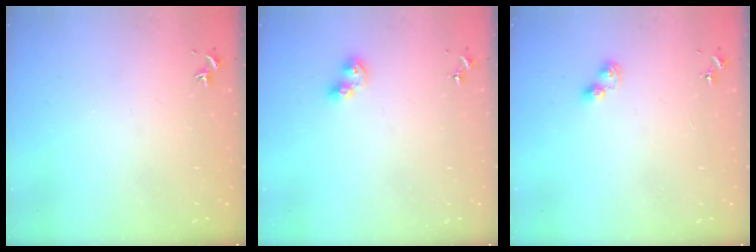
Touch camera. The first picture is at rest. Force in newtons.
{"total": 7.2, "press": 7.2, "slide": 0.9}
{"total": 4.6, "press": 4.6, "slide": 0.6}